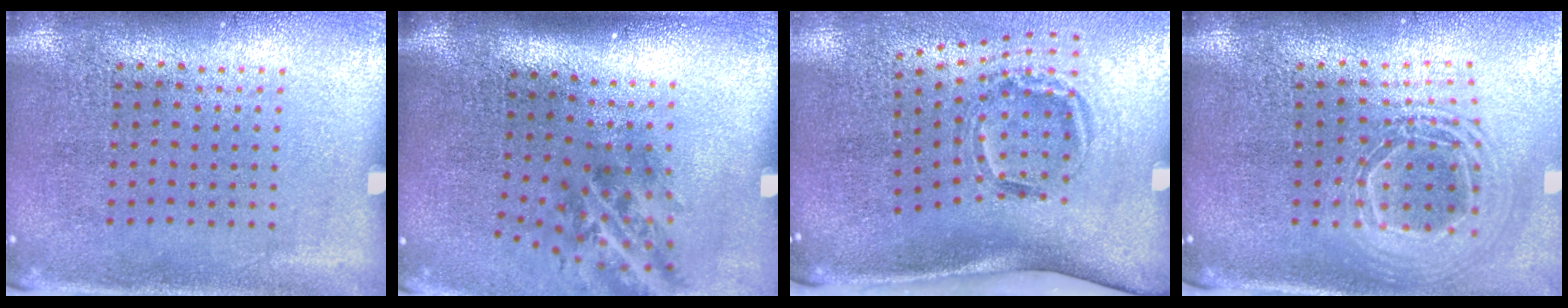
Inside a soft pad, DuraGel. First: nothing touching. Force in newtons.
{"total": 1.9, "press": 1.1, "slide": 1.5}
{"total": 2.0, "press": 1.2, "slide": 1.6}
{"total": 2.1, "press": 1.6, "slide": 1.4}